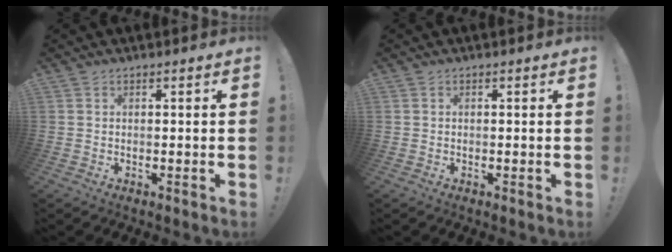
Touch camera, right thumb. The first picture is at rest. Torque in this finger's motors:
{"motor_torque": [0.02, -0.12, -0.07, 0.11, -0.02]}